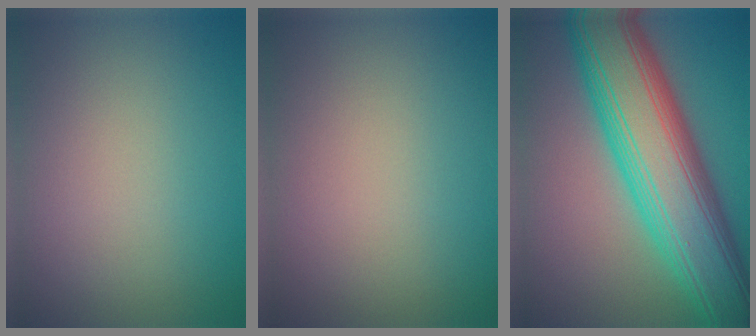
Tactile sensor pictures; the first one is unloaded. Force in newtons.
{"total": 0.0}
{"total": 13.4, "press": 13.4, "slide": 0.2}